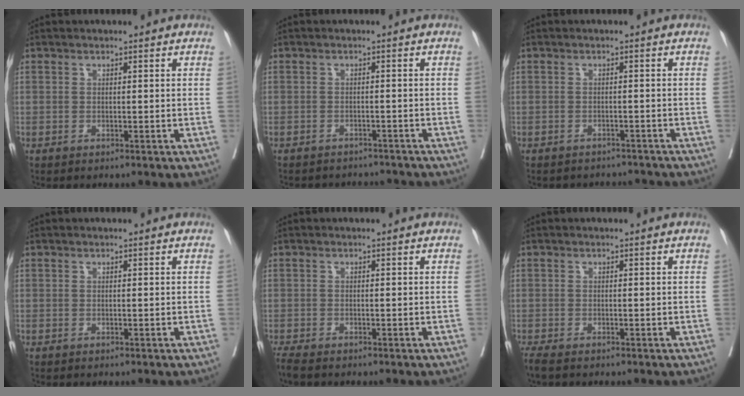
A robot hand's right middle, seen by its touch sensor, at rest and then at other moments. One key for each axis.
{"total": 6.7, "fx": -6.5, "fy": 1.7, "fz": 0.6, "tx": -0.011, "ty": 0.004, "tz": -0.076}
{"total": 5.2, "fx": -5.0, "fy": 1.4, "fz": 0.0, "tx": 0.001, "ty": 0.003, "tz": -0.058}
{"total": 0.0}
{"total": 2.4, "fx": -2.1, "fy": 0.3, "fz": 1.1, "tx": -0.028, "ty": -0.010, "tz": -0.039}
{"total": 2.1, "fx": -1.8, "fy": 0.3, "fz": 1.1, "tx": -0.027, "ty": -0.010, "tz": -0.033}